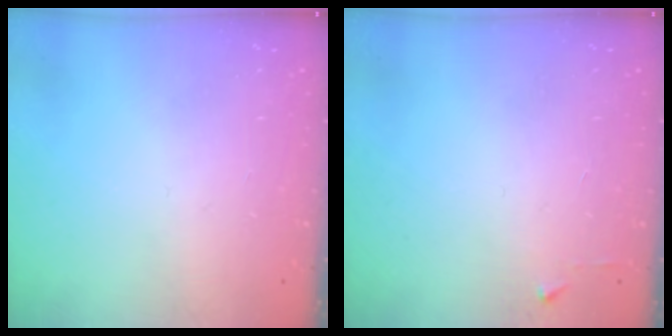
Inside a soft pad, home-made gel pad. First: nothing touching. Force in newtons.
{"total": 2.4, "press": 2.4, "slide": 0.3}